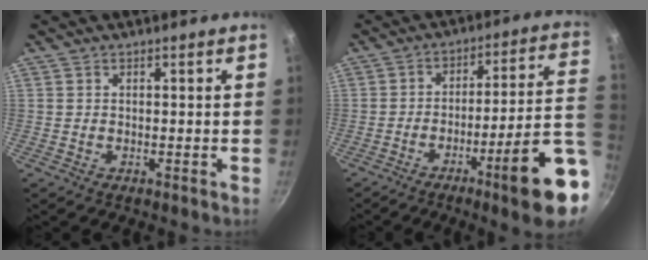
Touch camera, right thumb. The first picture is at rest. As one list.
[{"total": 17.6, "force": [-6.5, 2.2, 16.2], "torque": [-0.206, 0.033, -0.091]}]